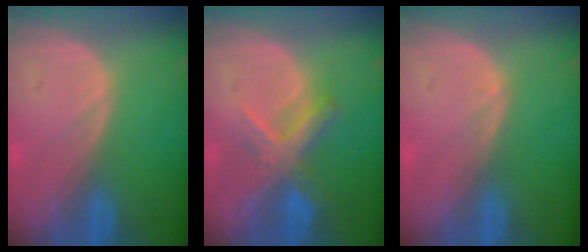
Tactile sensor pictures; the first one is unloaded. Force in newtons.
{"total": 7.0, "press": 6.1, "slide": 3.4}
{"total": 0.8, "press": 0.7, "slide": 0.1}